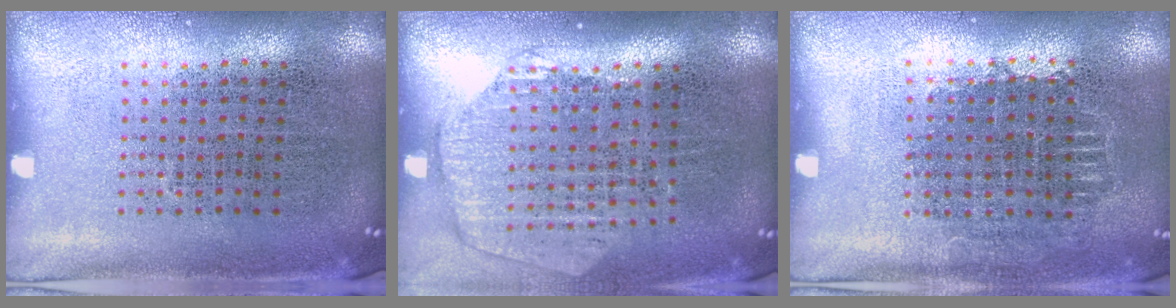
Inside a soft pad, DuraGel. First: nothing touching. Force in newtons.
{"total": 1.6, "press": 1.5, "slide": 0.7}
{"total": 0.7, "press": 0.7, "slide": 0.2}